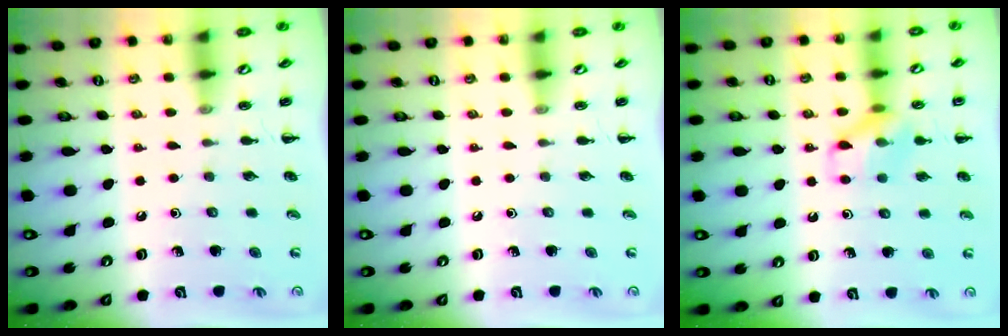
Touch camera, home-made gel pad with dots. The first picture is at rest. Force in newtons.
{"total": 0.0}
{"total": 11.3, "press": 11.2, "slide": 1.0}